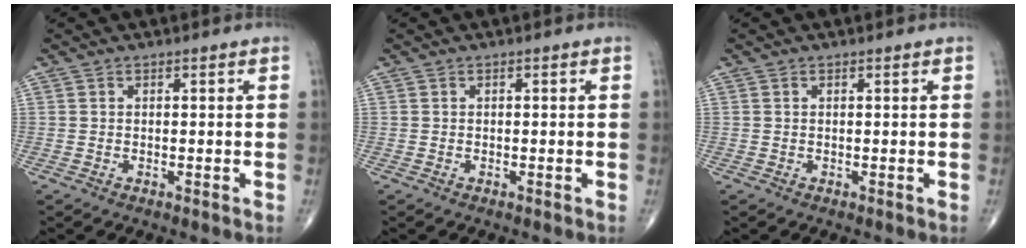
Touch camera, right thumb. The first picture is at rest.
{"total": 0.0}
{"total": 0.0}